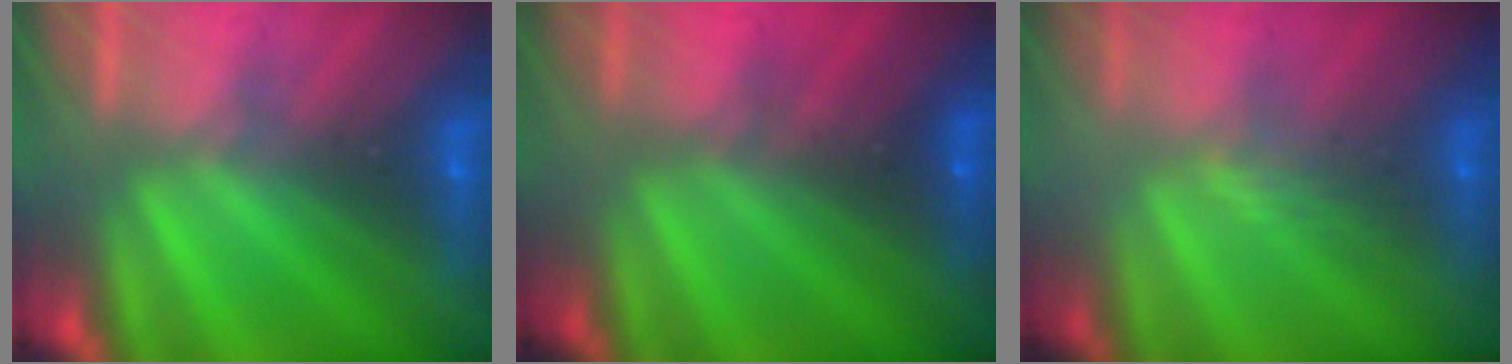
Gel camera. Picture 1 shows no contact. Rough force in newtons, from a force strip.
{"total": 2.1}
{"total": 2.8}